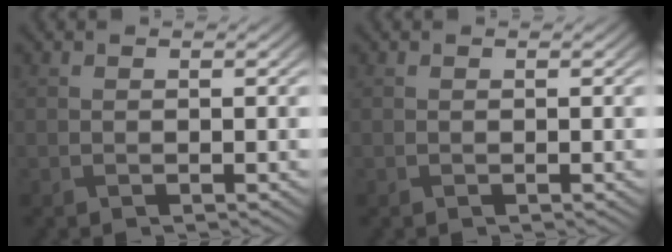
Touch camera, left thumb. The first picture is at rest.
{"total": 0.0}